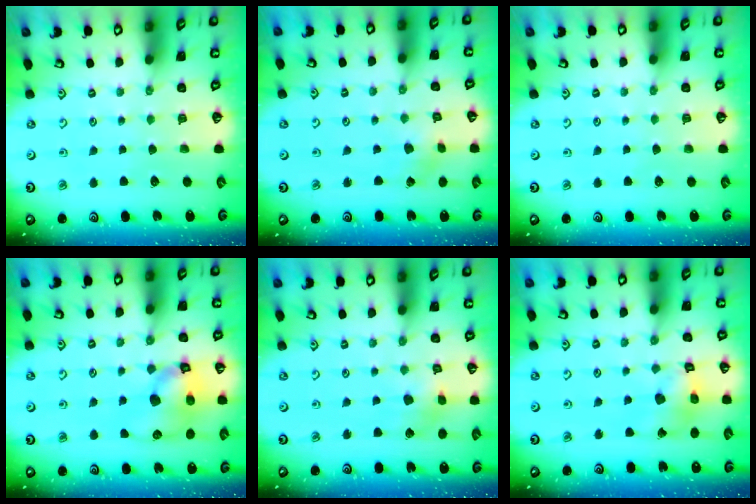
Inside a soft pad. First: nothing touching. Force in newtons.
{"total": 2.1, "press": 2.1, "slide": 0.3}
{"total": 0.0}
{"total": 12.4, "press": 12.2, "slide": 1.9}
{"total": 5.9, "press": 5.8, "slide": 0.7}
{"total": 10.0, "press": 9.9, "slide": 1.0}